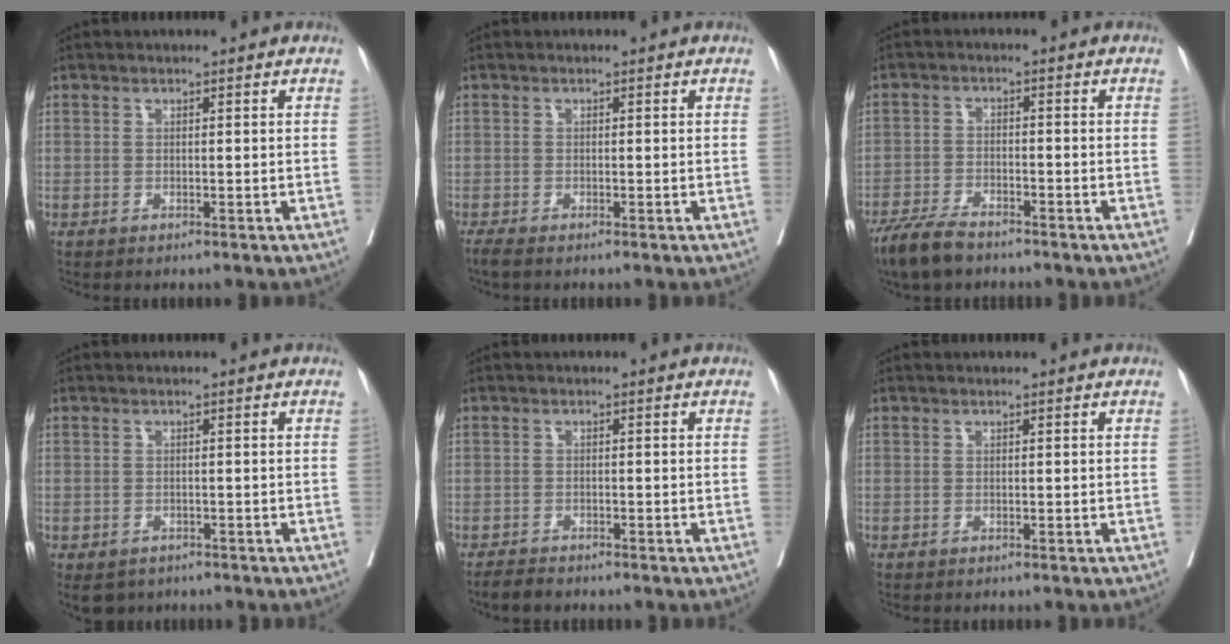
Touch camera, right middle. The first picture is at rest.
{"total": 1.6, "force": [-1.4, 0.1, 0.8], "torque": [-0.020, -0.007, -0.026]}
{"total": 5.9, "force": [-5.0, 1.6, 2.7], "torque": [-0.055, -0.010, -0.095]}
{"total": 4.2, "force": [-3.0, 2.8, 1.2], "torque": [-0.016, -0.001, -0.039]}
{"total": 2.1, "force": [-2.0, 0.5, 0.6], "torque": [-0.016, -0.006, -0.032]}
{"total": 0.0}